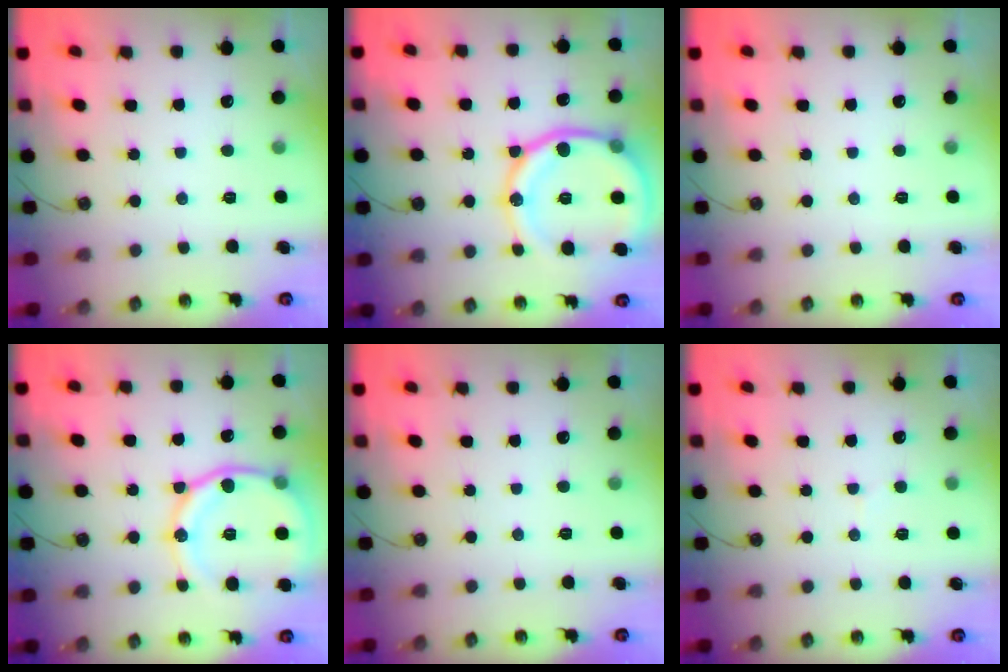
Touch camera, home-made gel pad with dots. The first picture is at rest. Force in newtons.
{"total": 19.0, "press": 18.8, "slide": 2.3}
{"total": 0.0}
{"total": 15.6, "press": 15.5, "slide": 1.8}
{"total": 0.0}
{"total": 4.2, "press": 4.1, "slide": 0.6}